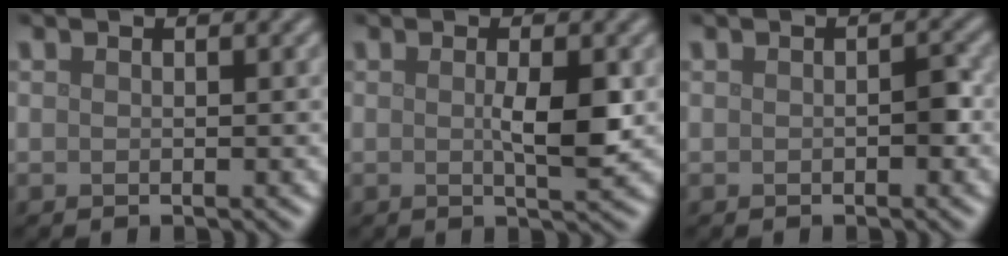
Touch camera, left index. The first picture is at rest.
{"total": 3.0, "force": [0.1, 0.5, 3.0], "torque": [-0.052, -0.003, 0.001]}
{"total": 1.2, "force": [-0.2, 0.6, 1.0], "torque": [-0.013, 0.002, -0.001]}